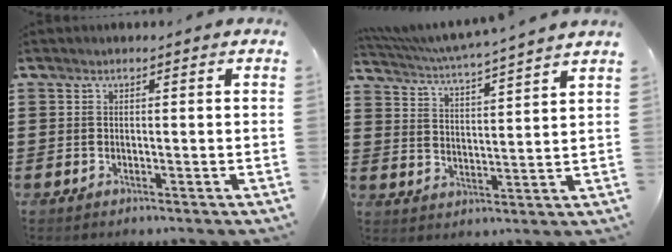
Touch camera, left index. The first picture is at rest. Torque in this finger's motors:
{"motor_torque": [0.60, -0.56, 0.31, 0.11]}